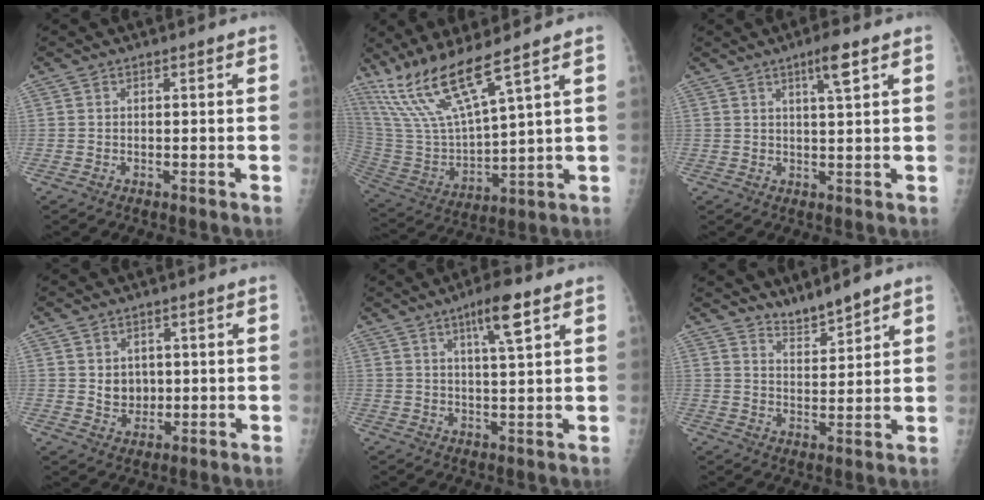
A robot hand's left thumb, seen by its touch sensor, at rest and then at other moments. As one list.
[{"total": 14.9, "force": [10.9, 1.6, 10.2], "torque": [-0.212, -0.052, 0.231]}, {"total": 4.5, "force": [2.5, 0.4, 3.7], "torque": [-0.062, -0.012, 0.041]}, {"total": 4.3, "force": [0.6, 3.6, 2.1], "torque": [-0.012, -0.007, 0.019]}, {"total": 6.9, "force": [3.8, 0.9, 5.7], "torque": [-0.097, -0.016, 0.063]}, {"total": 5.0, "force": [4.7, 0.6, 1.6], "torque": [-0.022, -0.037, 0.090]}]